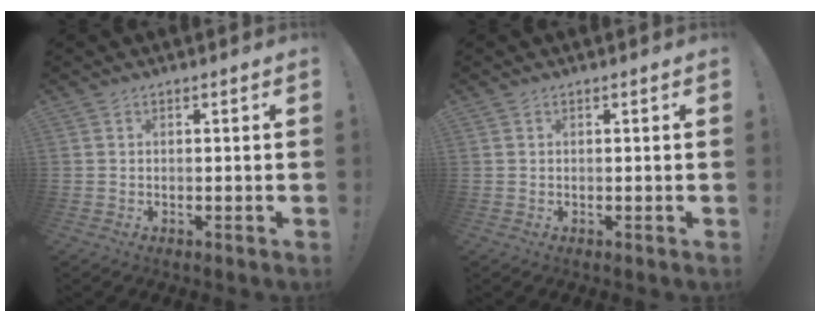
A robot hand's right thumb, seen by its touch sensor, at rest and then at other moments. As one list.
[{"total": 0.0}]